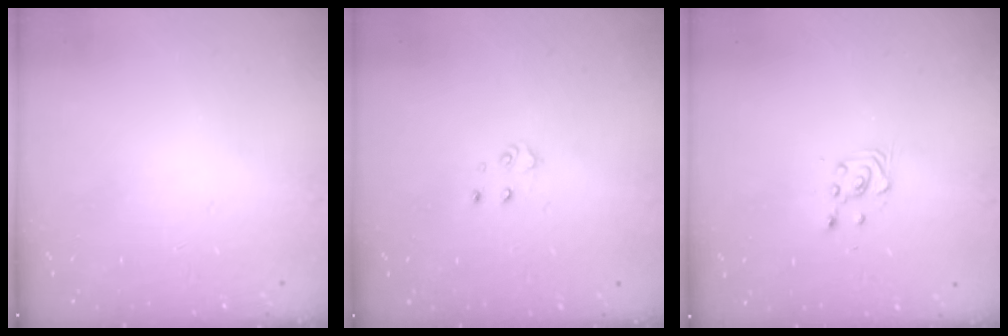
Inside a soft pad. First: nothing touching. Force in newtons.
{"total": 3.9, "press": 3.9, "slide": 0.3}
{"total": 3.6, "press": 3.5, "slide": 0.8}